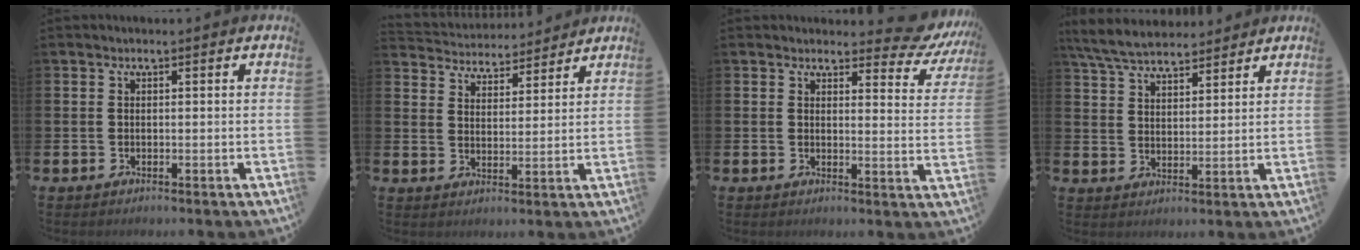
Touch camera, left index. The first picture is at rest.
{"total": 4.5, "force": [4.3, 0.9, -0.5], "torque": [-0.018, -0.030, 0.076]}
{"total": 4.4, "force": [3.8, 1.7, 1.3], "torque": [-0.016, -0.027, 0.060]}
{"total": 6.4, "force": [6.0, 1.5, 1.6], "torque": [-0.059, -0.016, 0.110]}